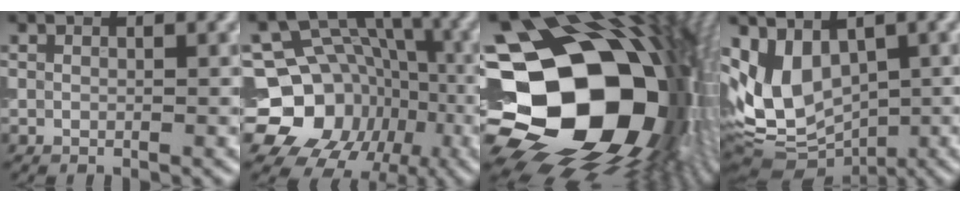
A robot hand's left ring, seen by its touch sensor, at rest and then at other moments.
{"total": 15.8, "force": [-4.9, 13.7, 6.0], "torque": [-0.099, -0.016, -0.097]}
{"total": 22.9, "force": [-1.0, 17.4, 14.8], "torque": [-0.295, -0.045, -0.002]}
{"total": 7.3, "force": [0.2, 5.0, 5.3], "torque": [-0.098, -0.011, 0.005]}